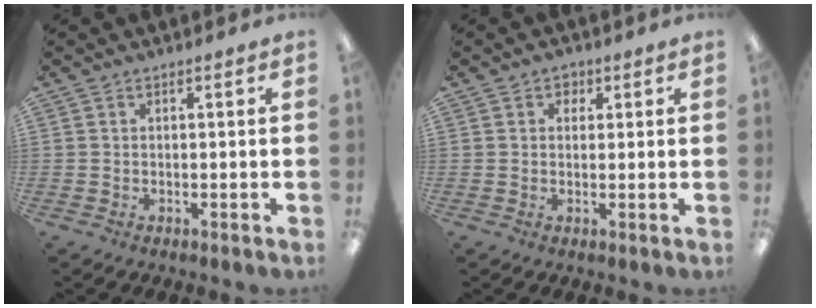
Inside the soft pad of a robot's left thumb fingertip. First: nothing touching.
{"total": 2.3, "force": [1.2, 1.8, 0.9], "torque": [0.003, -0.004, 0.015]}